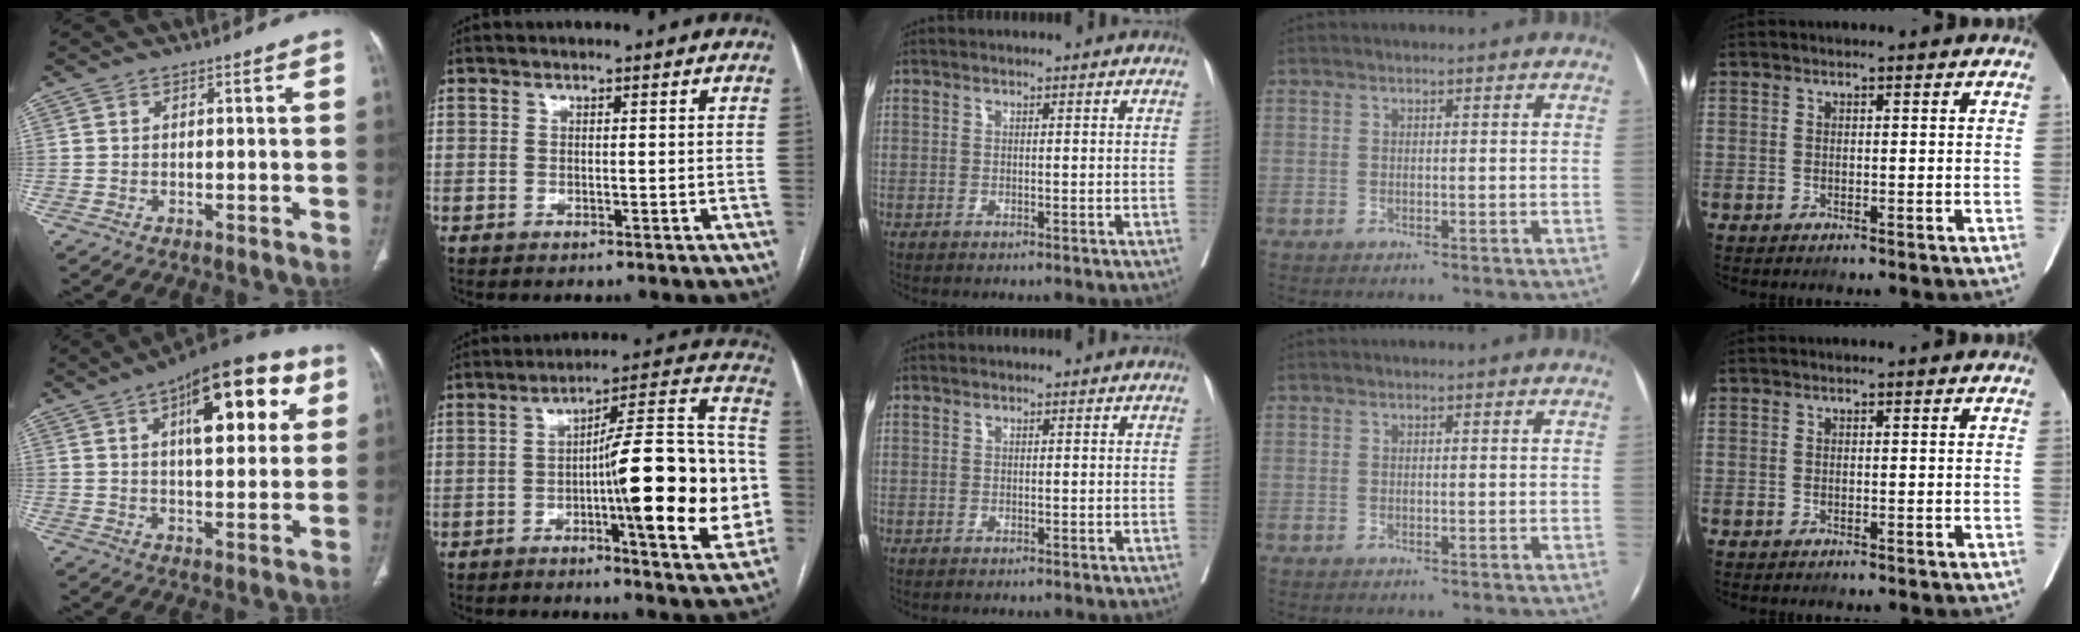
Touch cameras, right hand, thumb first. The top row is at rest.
{"thumb": {"total": 20.6, "force": [7.5, 8.9, 17.0], "torque": [-0.199, 0.002, 0.103]}, "index": {"total": 21.1, "force": [-3.4, 2.9, 20.6], "torque": [-0.249, 0.028, -0.044]}}